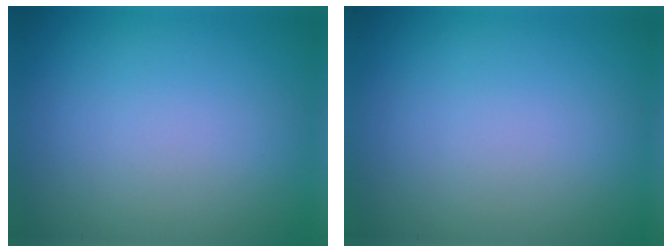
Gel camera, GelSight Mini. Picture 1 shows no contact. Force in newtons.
{"total": 0.0}